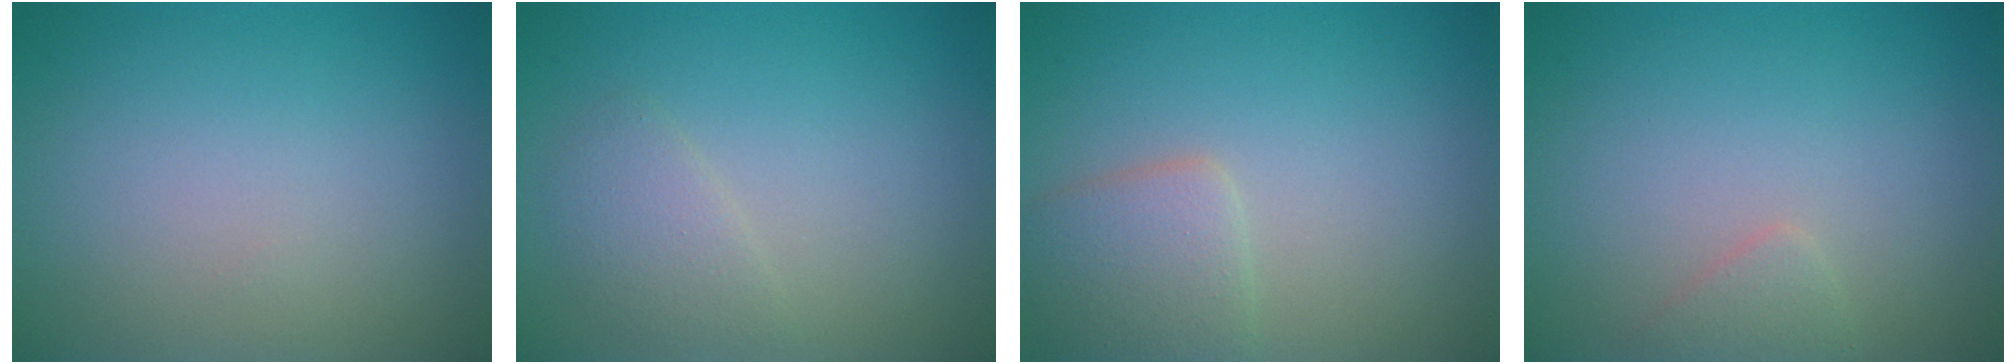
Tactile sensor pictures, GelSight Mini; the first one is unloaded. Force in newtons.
{"total": 1.8, "press": 1.8, "slide": 0.2}
{"total": 2.9, "press": 2.9, "slide": 0.2}
{"total": 1.2, "press": 1.1, "slide": 0.1}